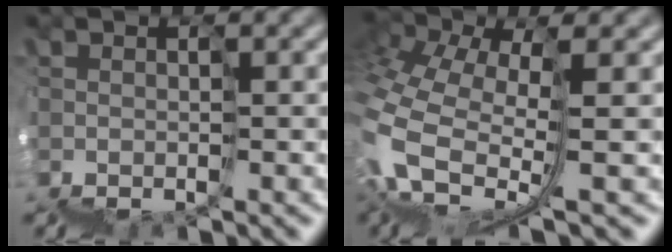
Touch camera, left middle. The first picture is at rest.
{"total": 3.8, "force": [-0.4, 2.3, 3.1], "torque": [-0.098, 0.010, -0.020]}